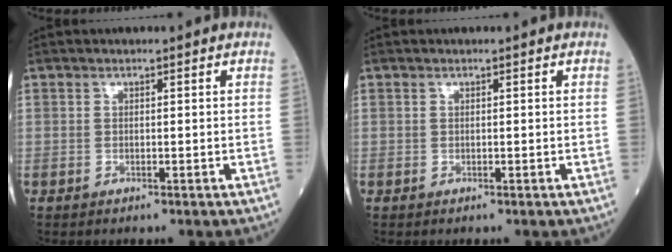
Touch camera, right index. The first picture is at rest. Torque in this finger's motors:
{"motor_torque": [0.00, 0.00, 0.00, 0.00]}